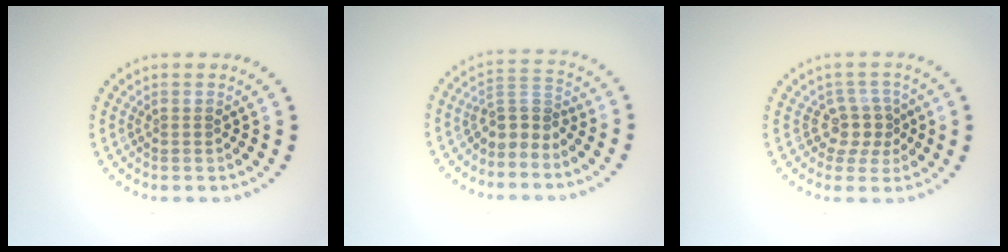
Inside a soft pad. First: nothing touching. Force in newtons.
{"total": 2.4, "press": 1.8, "slide": 1.7}
{"total": 2.5, "press": 1.8, "slide": 1.7}